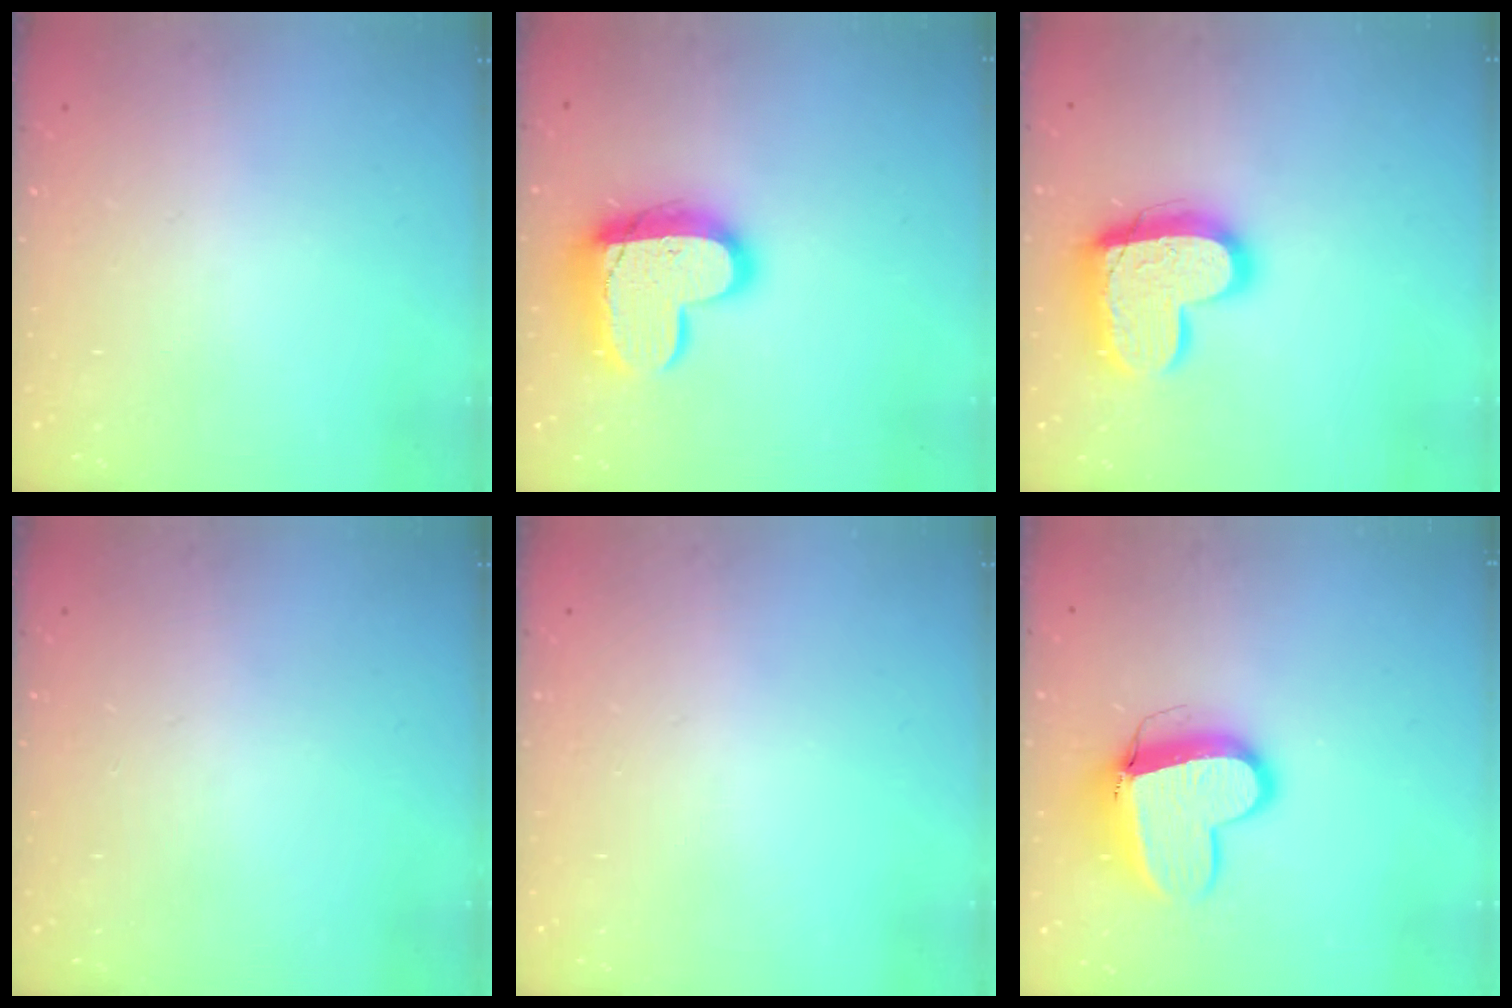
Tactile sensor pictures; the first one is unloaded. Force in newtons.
{"total": 17.3, "press": 17.2, "slide": 1.4}
{"total": 17.5, "press": 17.4, "slide": 1.3}
{"total": 0.0}
{"total": 0.0}
{"total": 12.4, "press": 12.3, "slide": 1.7}